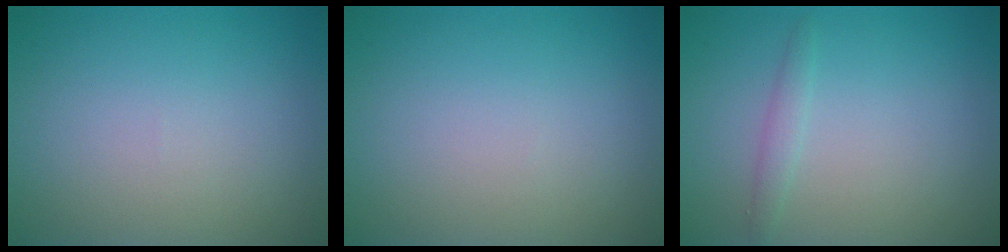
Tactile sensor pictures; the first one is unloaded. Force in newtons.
{"total": 0.0}
{"total": 1.1, "press": 1.1, "slide": 0.0}